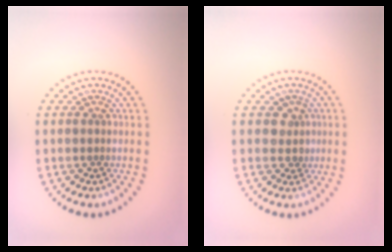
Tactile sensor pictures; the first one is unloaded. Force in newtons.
{"total": 1.6, "press": 1.3, "slide": 1.0}